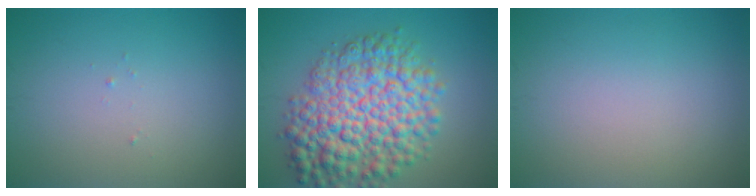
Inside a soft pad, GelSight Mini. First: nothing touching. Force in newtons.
{"total": 10.0, "press": 10.0, "slide": 0.3}
{"total": 0.0}